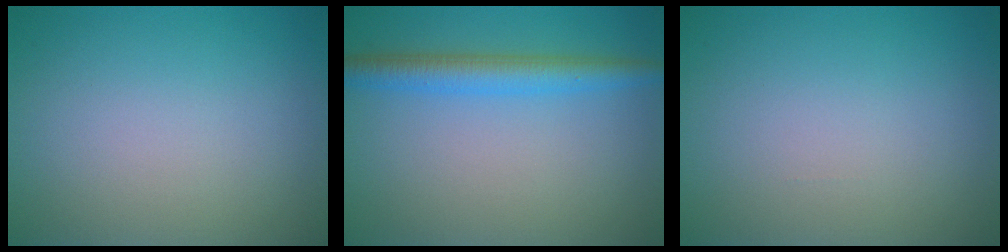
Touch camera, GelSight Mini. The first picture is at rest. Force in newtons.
{"total": 3.7, "press": 3.7, "slide": 0.1}
{"total": 0.0}